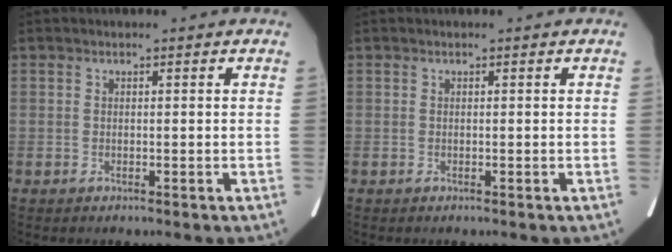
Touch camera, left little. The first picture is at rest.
{"total": 0.0}